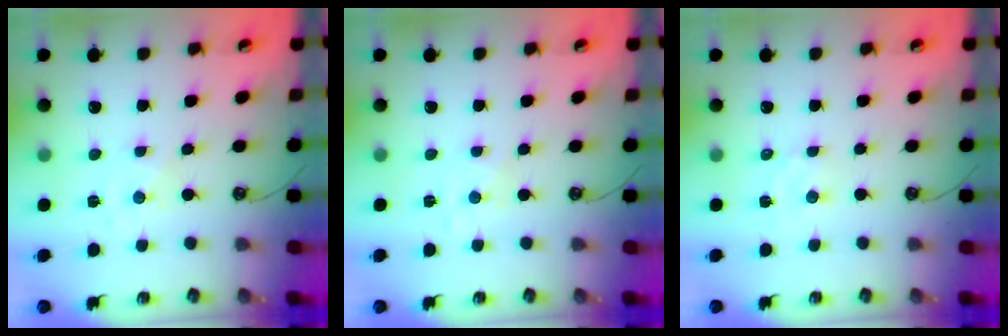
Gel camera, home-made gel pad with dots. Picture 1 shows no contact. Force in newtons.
{"total": 0.7, "press": 0.7, "slide": 0.2}
{"total": 2.1, "press": 2.0, "slide": 0.5}